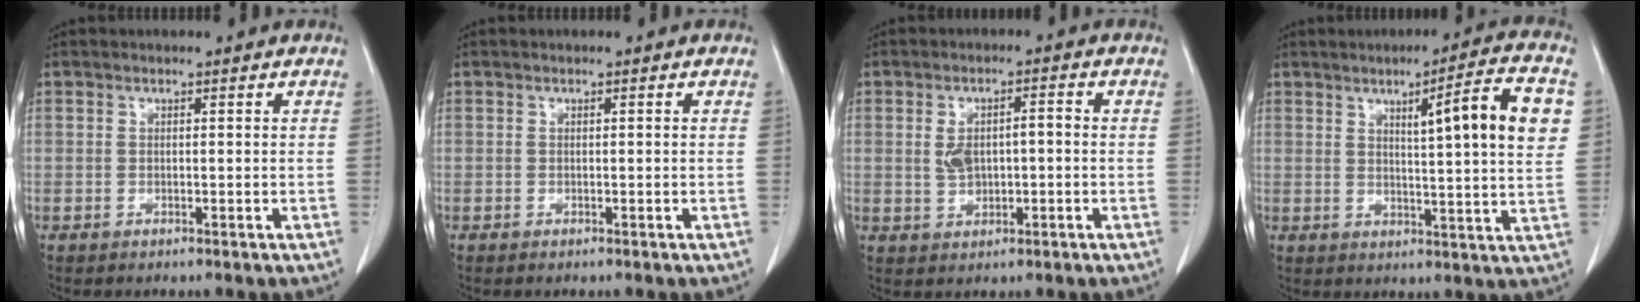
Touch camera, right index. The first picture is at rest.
{"total": 0.0}
{"total": 4.6, "force": [0.1, 2.4, 3.9], "torque": [-0.072, 0.017, 0.013]}
{"total": 11.7, "force": [3.5, 0.1, 11.1], "torque": [-0.158, 0.008, 0.046]}